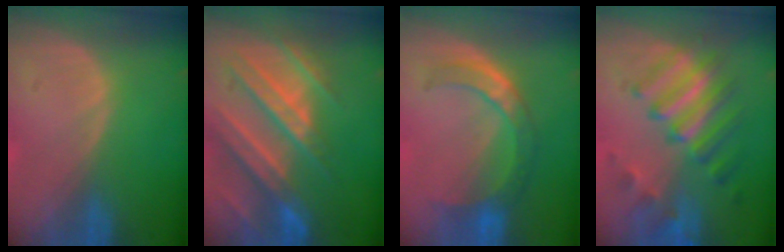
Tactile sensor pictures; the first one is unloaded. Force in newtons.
{"total": 11.1, "press": 9.8, "slide": 5.2}
{"total": 6.8, "press": 6.6, "slide": 1.9}
{"total": 9.1, "press": 8.5, "slide": 3.1}